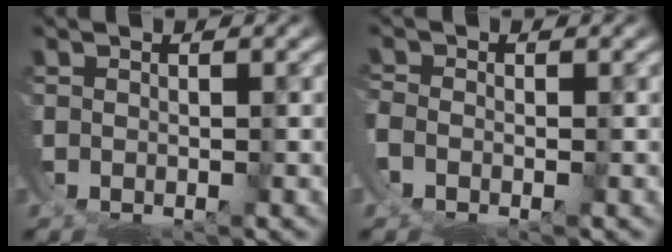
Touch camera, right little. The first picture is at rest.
{"total": 2.2, "force": [-1.4, 1.6, 0.6], "torque": [-0.026, -0.018, -0.018]}